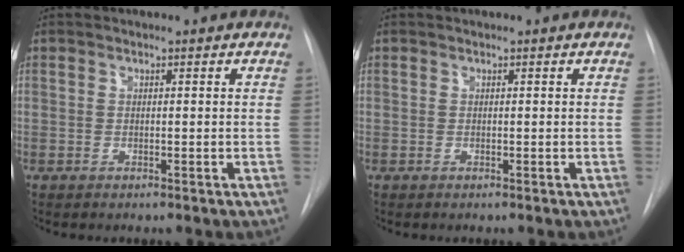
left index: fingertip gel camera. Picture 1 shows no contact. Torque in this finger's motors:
{"motor_torque": [0.00, 0.00, 0.00, -0.01]}